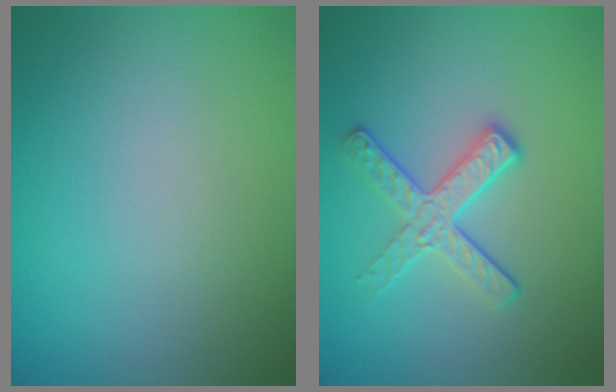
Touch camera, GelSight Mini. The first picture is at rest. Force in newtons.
{"total": 3.3, "press": 2.6, "slide": 2.0}